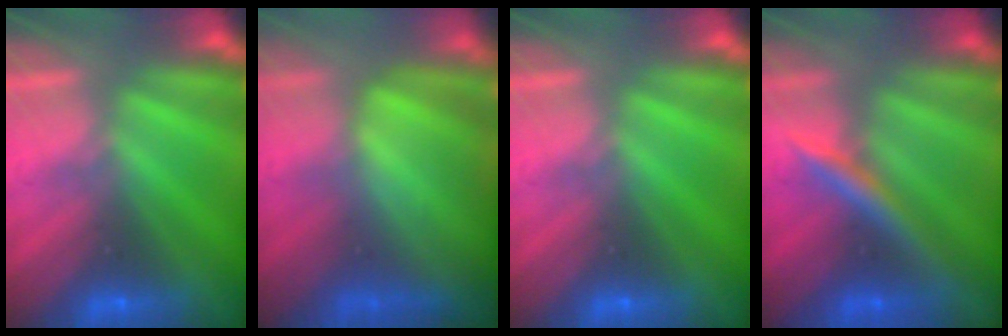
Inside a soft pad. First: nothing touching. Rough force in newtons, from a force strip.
{"total": 7.4}
{"total": 0.0}
{"total": 2.5}